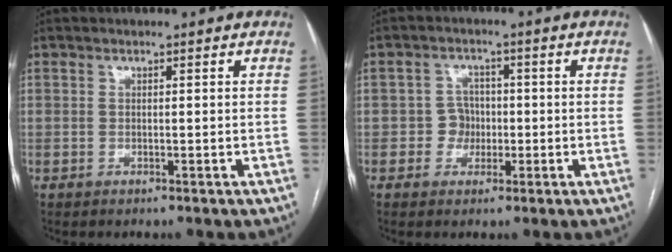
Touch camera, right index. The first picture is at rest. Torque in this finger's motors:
{"motor_torque": [0.53, 0.19, -0.01, 0.00]}